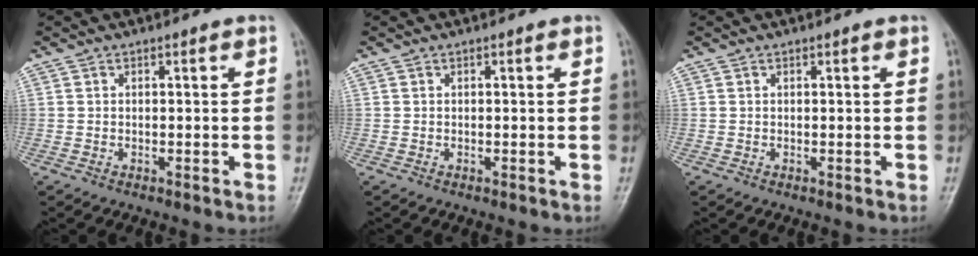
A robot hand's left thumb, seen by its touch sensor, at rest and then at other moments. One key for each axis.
{"total": 0.0}
{"total": 0.0}